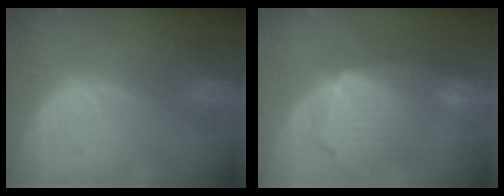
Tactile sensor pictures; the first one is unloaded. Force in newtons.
{"total": 10.8, "press": 9.4, "slide": 5.4}